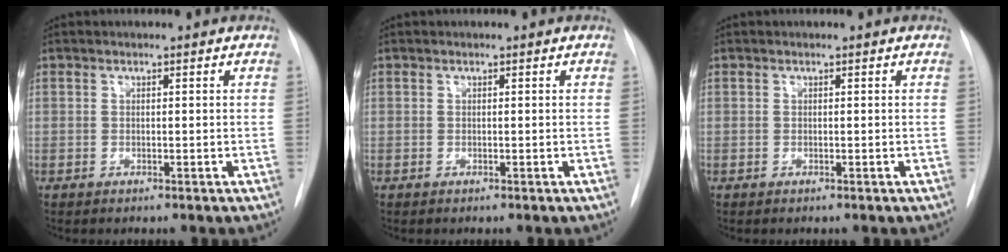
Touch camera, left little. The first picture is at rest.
{"total": 0.0}
{"total": 0.0}